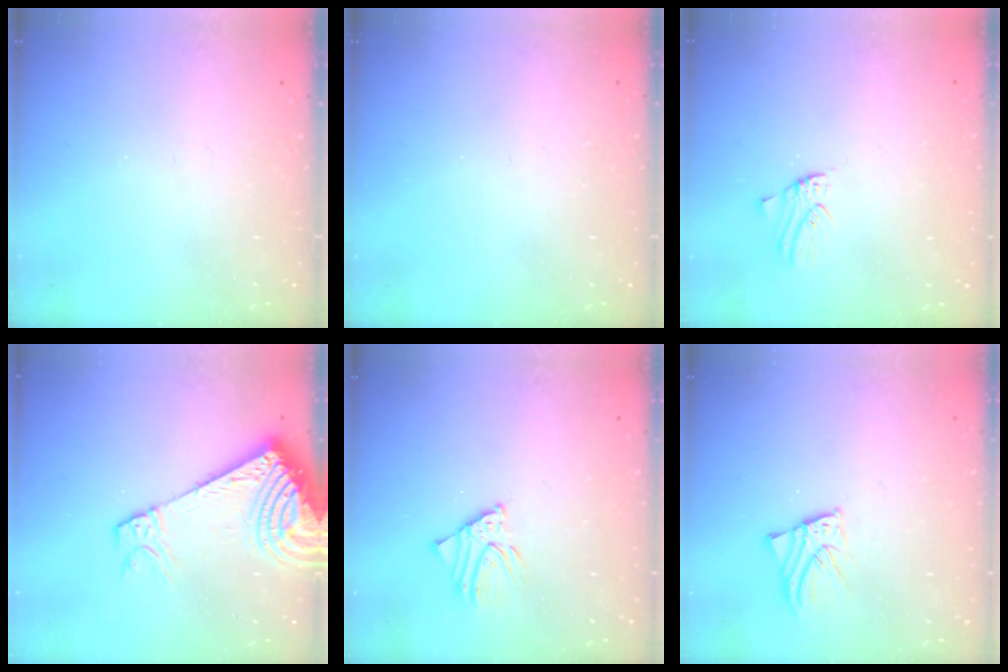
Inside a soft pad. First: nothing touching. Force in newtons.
{"total": 0.0}
{"total": 0.5, "press": 0.5, "slide": 0.1}
{"total": 15.1, "press": 15.0, "slide": 1.8}
{"total": 3.2, "press": 3.2, "slide": 0.3}
{"total": 2.1, "press": 2.1, "slide": 0.1}